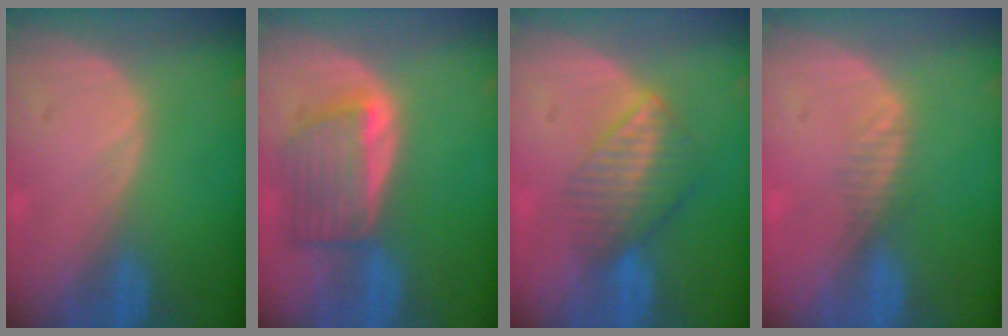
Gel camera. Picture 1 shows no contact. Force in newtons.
{"total": 6.2, "press": 6.2, "slide": 0.4}
{"total": 6.7, "press": 5.8, "slide": 3.3}
{"total": 1.7, "press": 1.4, "slide": 1.0}